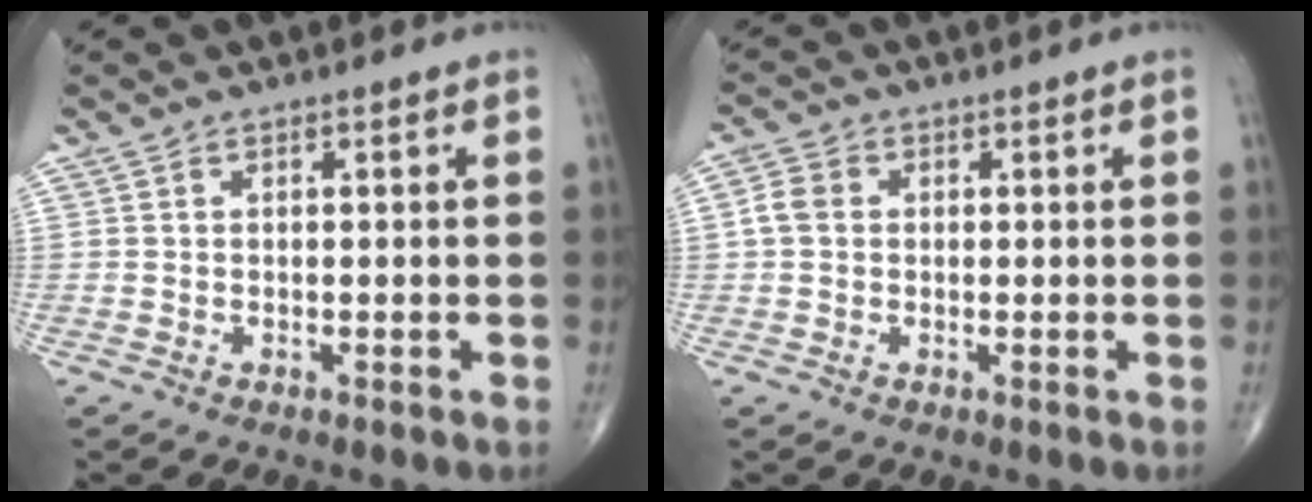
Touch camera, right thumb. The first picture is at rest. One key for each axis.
{"total": 3.4, "fx": 0.2, "fy": 2.8, "fz": 1.9, "tx": -0.037, "ty": 0.010, "tz": -0.001}